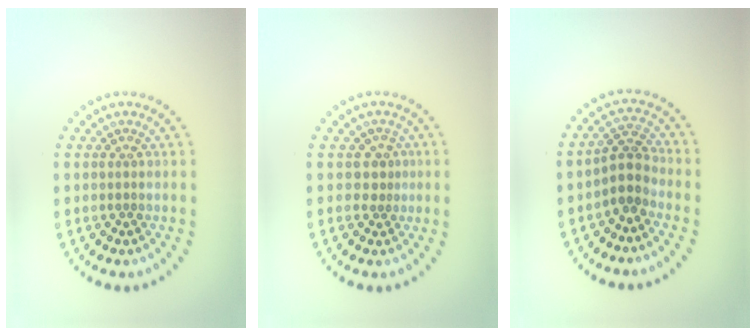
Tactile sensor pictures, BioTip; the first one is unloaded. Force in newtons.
{"total": 1.6, "press": 1.2, "slide": 1.1}
{"total": 2.6, "press": 2.0, "slide": 1.7}